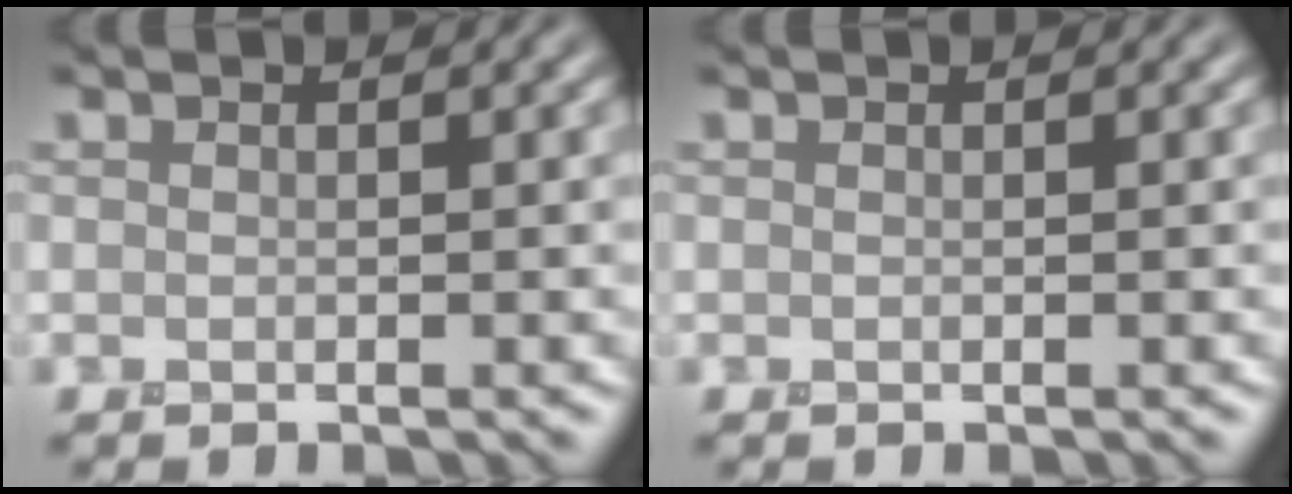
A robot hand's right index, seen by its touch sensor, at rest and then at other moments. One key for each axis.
{"total": 0.0}